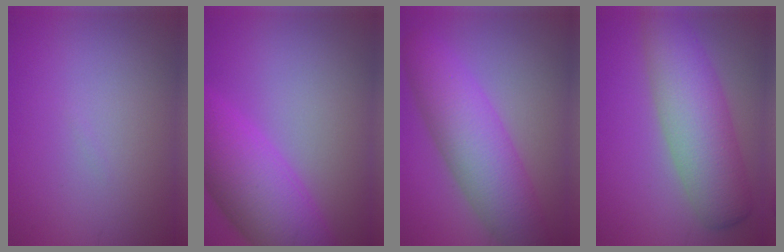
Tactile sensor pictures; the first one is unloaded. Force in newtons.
{"total": 8.8, "press": 8.8, "slide": 0.3}
{"total": 8.0, "press": 8.0, "slide": 0.2}
{"total": 7.6, "press": 7.6, "slide": 0.2}